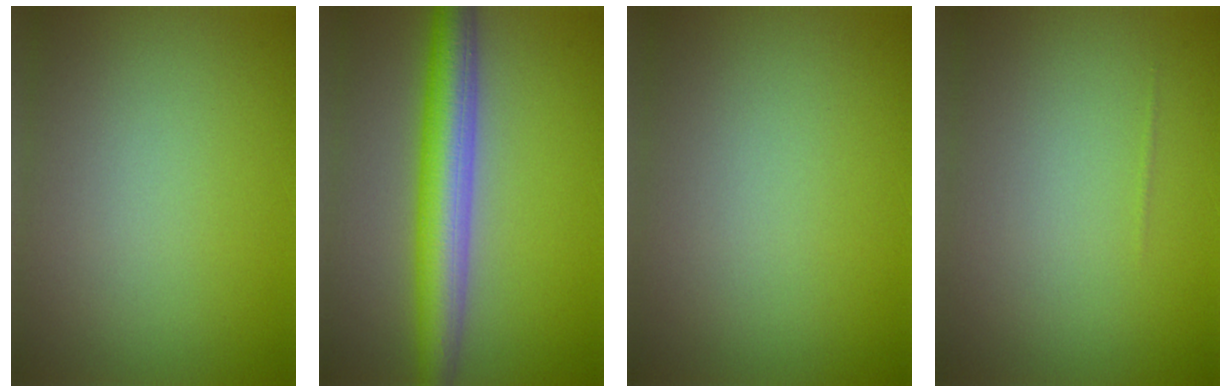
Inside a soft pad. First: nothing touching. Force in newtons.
{"total": 6.4, "press": 6.4, "slide": 0.2}
{"total": 0.0}
{"total": 0.0}